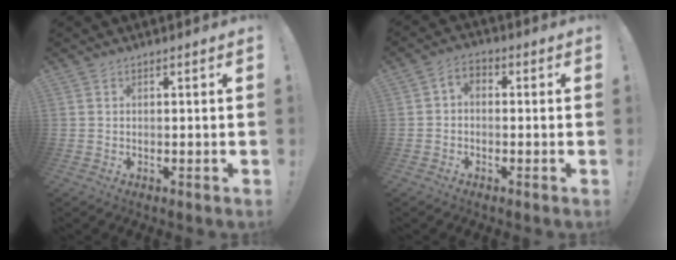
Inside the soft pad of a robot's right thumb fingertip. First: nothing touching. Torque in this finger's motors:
{"motor_torque": [0.03, 0.21, 0.18, -0.19, -0.01]}